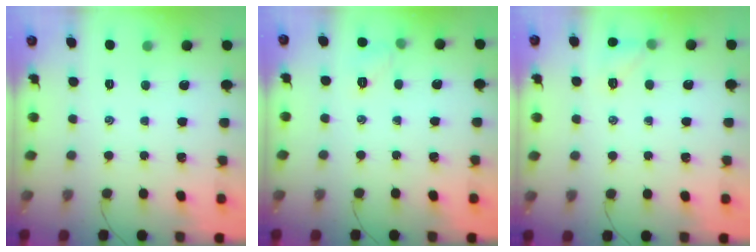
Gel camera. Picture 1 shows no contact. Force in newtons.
{"total": 5.8, "press": 5.5, "slide": 1.7}
{"total": 7.5, "press": 7.4, "slide": 1.2}